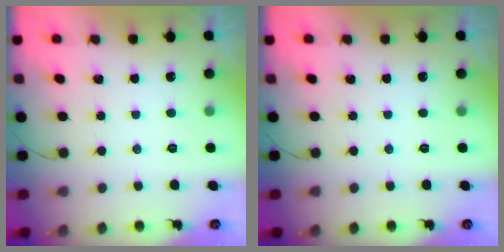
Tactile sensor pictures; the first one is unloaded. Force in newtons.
{"total": 0.0}